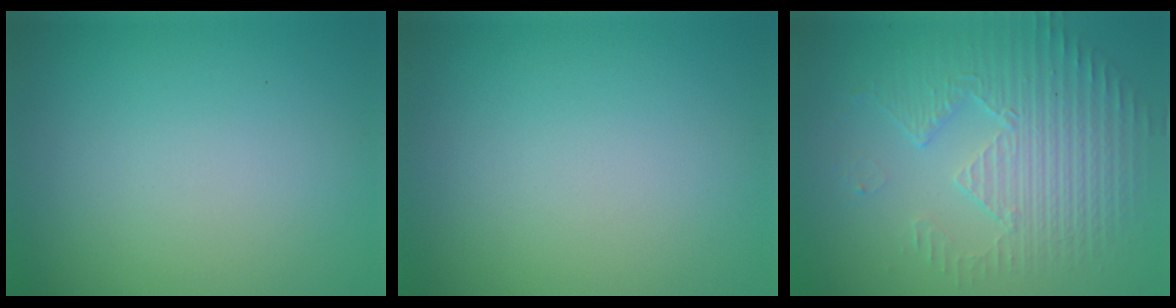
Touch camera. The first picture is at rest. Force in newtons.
{"total": 0.0}
{"total": 5.4, "press": 3.7, "slide": 3.9}